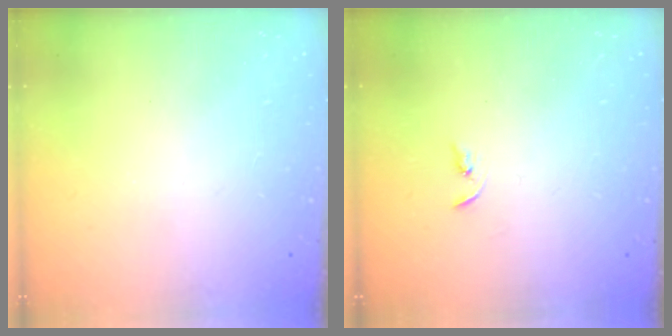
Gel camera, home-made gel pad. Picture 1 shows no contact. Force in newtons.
{"total": 2.2, "press": 2.2, "slide": 0.2}